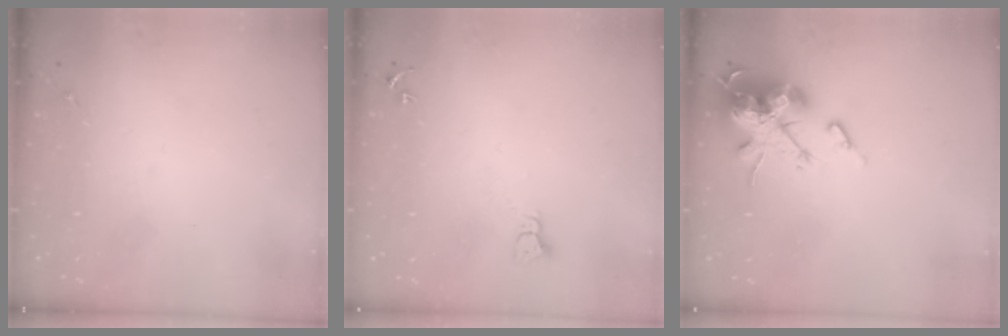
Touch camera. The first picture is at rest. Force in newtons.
{"total": 2.3, "press": 2.3, "slide": 0.3}
{"total": 19.6, "press": 19.6, "slide": 0.1}